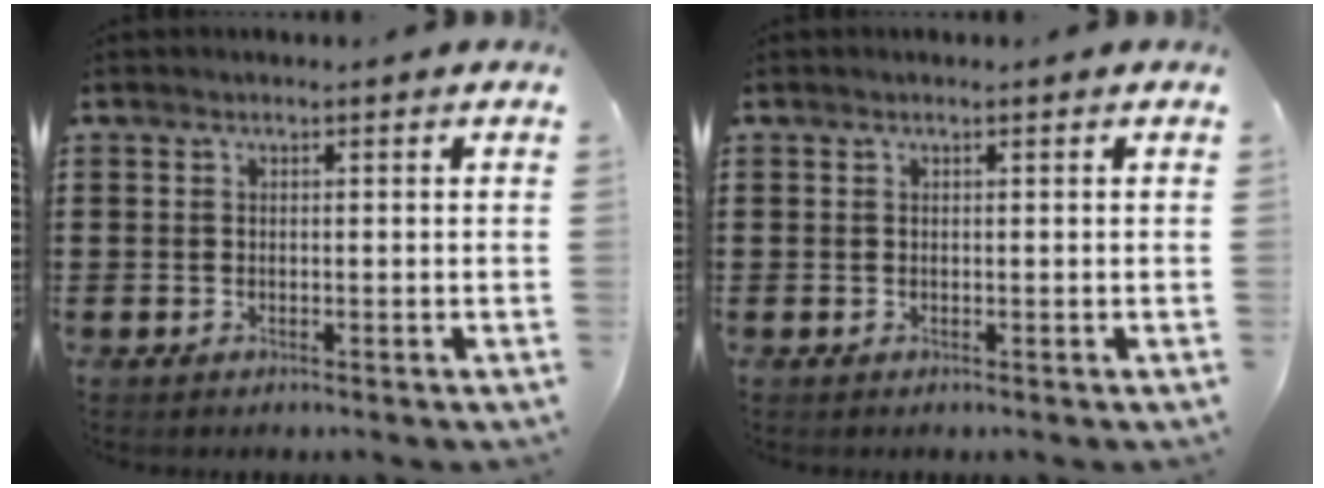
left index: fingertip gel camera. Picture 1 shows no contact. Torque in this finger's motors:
{"motor_torque": [0.09, 0.10, -0.01, -0.01]}